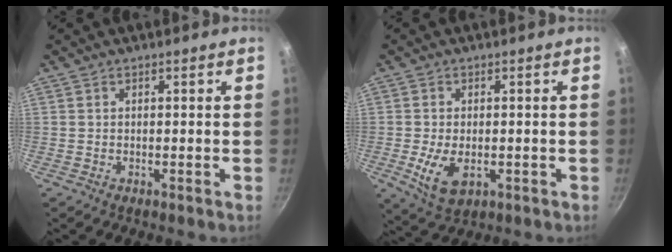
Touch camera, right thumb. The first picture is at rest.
{"total": 7.2, "force": [-1.5, 4.2, 5.7], "torque": [-0.105, -0.013, -0.019]}